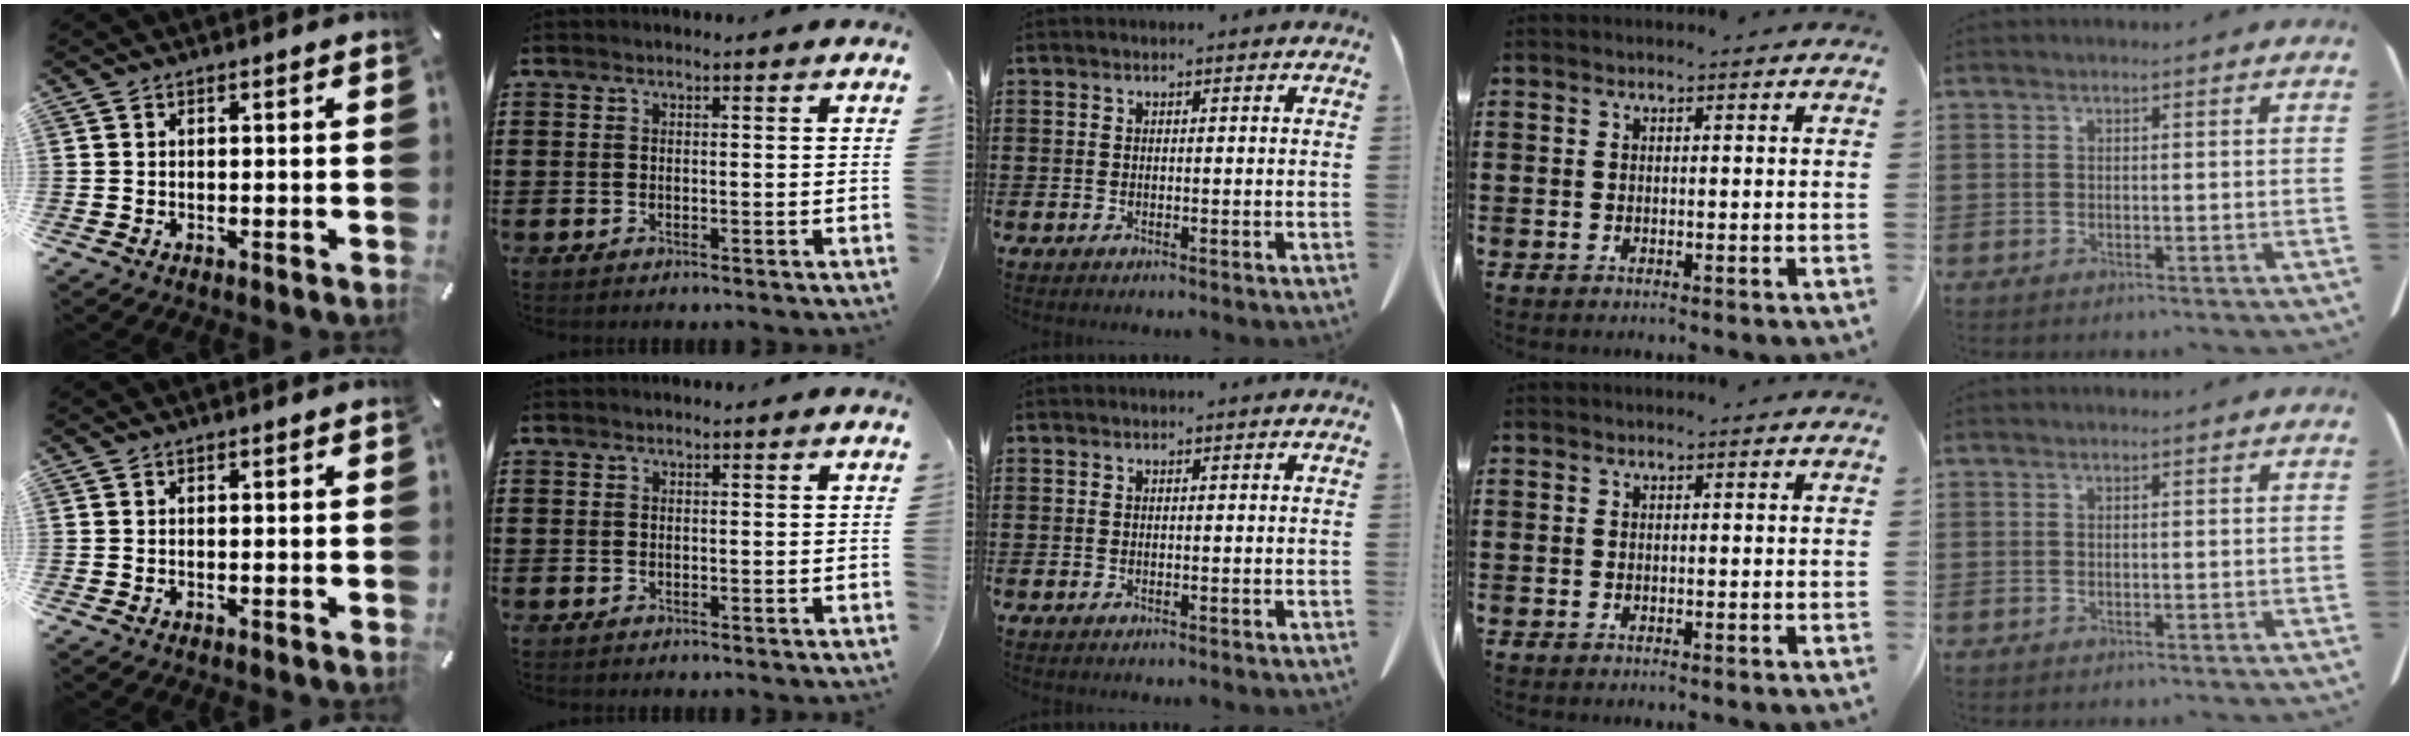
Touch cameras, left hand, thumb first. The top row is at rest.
{}